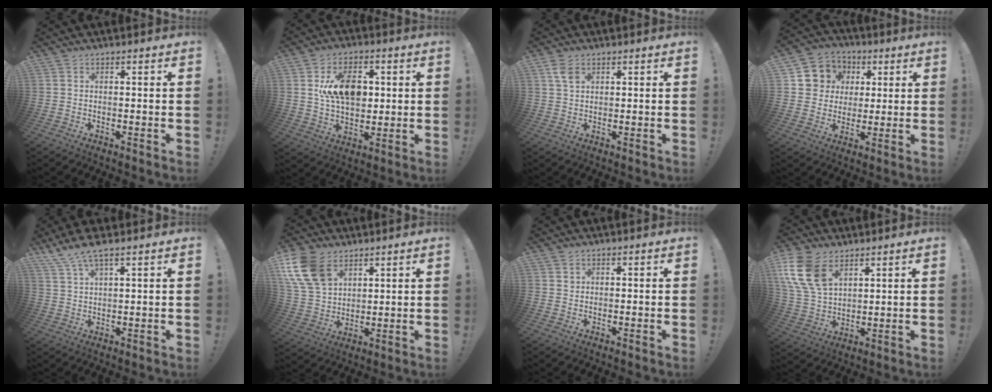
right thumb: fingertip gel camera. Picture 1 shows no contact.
{"total": 13.9, "force": [2.6, 9.7, 9.6], "torque": [-0.143, 0.007, 0.052]}
{"total": 4.1, "force": [2.1, 2.4, 2.6], "torque": [-0.044, -0.004, 0.039]}
{"total": 9.4, "force": [1.9, 8.9, 2.0], "torque": [-0.022, -0.007, 0.044]}
{"total": 6.3, "force": [4.9, 0.7, 3.9], "torque": [-0.090, -0.019, 0.092]}
{"total": 15.3, "force": [8.1, 10.1, 8.1], "torque": [-0.166, -0.031, 0.163]}
{"total": 0.9, "force": [0.4, 0.7, 0.1], "torque": [0.005, -0.001, 0.007]}
{"total": 15.2, "force": [7.5, 9.8, 8.8], "torque": [-0.192, -0.026, 0.149]}